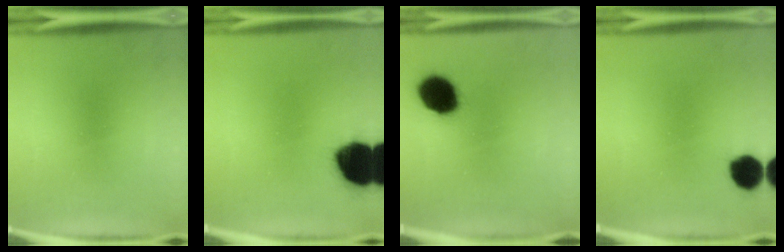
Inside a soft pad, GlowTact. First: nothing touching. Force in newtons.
{"total": 18.2}
{"total": 12.6}
{"total": 7.1}